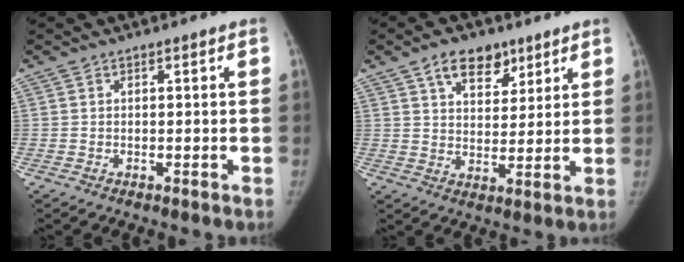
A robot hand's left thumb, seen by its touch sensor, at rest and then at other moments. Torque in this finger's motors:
{"motor_torque": [-0.05, 0.06, -0.05, -0.14, 0.19]}